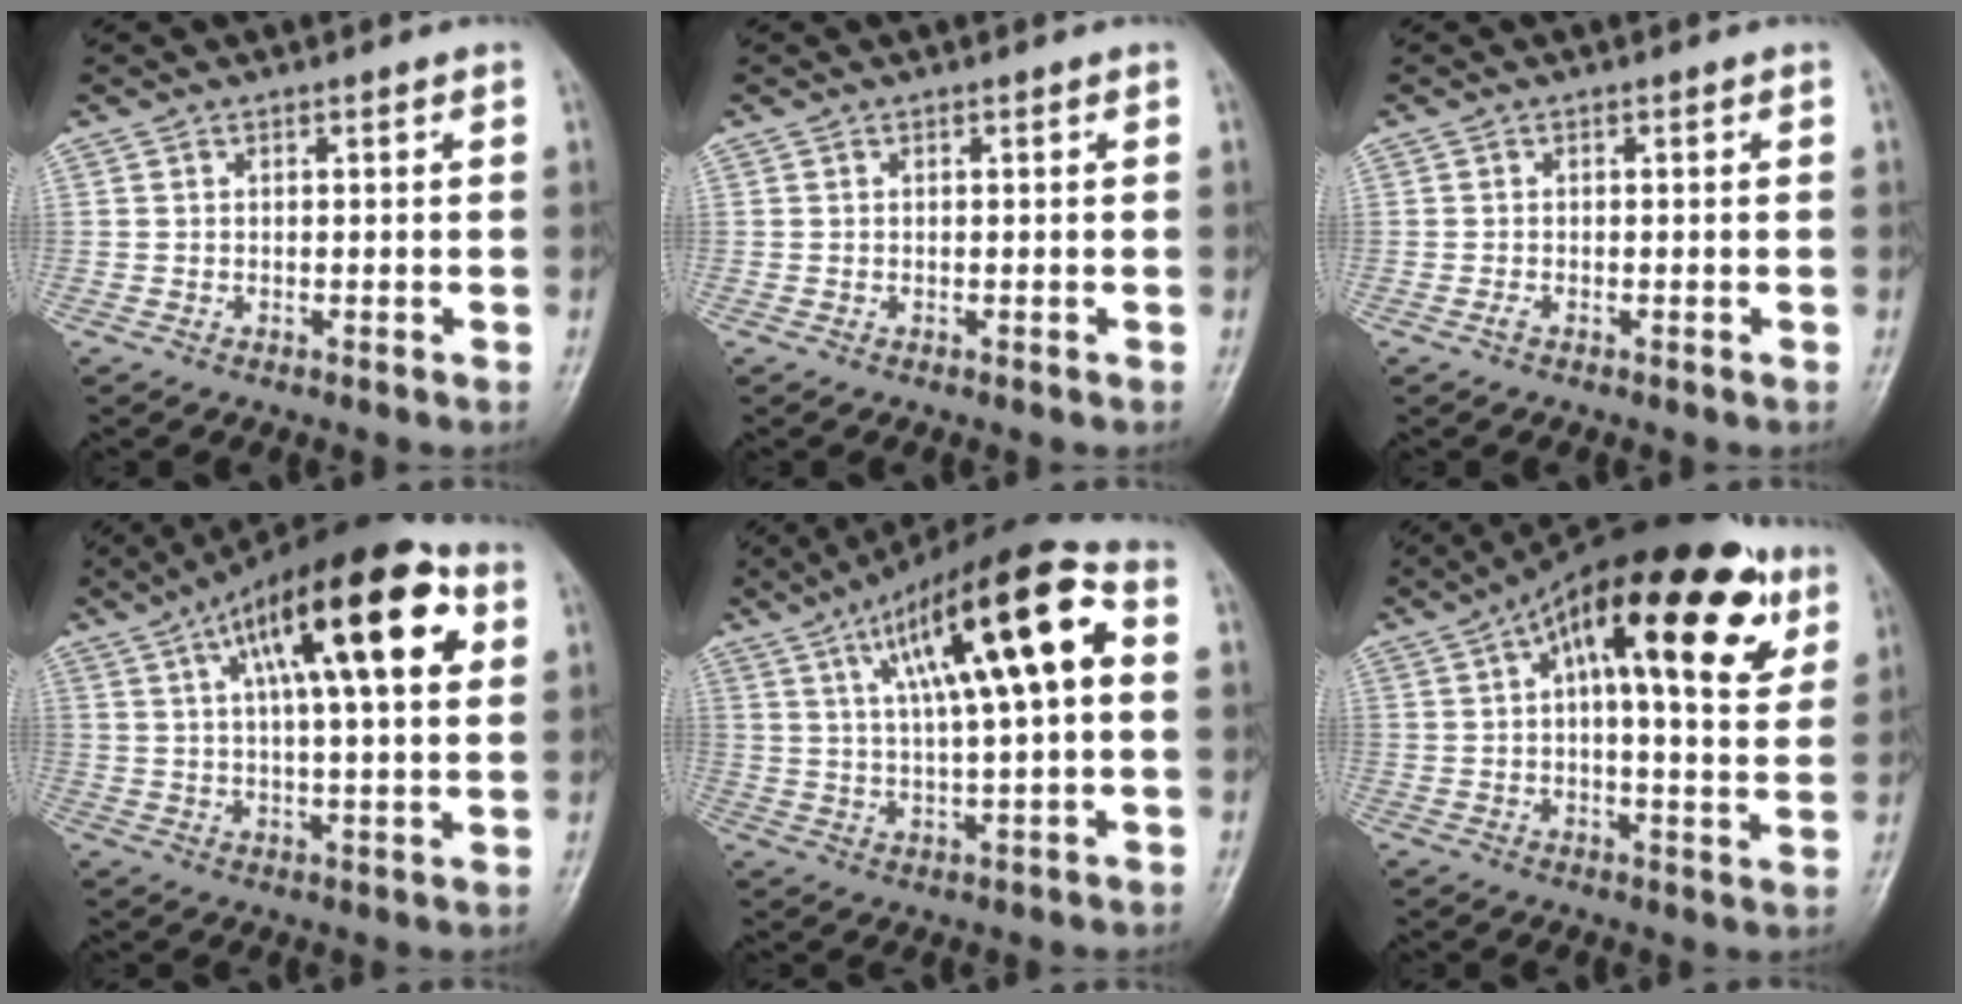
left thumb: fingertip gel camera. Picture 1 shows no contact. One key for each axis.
{"total": 0.0}
{"total": 0.7, "fx": -0.4, "fy": 0.1, "fz": 0.5, "tx": -0.010, "ty": 0.002, "tz": -0.006}
{"total": 22.5, "fx": 8.2, "fy": 7.3, "fz": 19.7, "tx": -0.294, "ty": 0.013, "tz": 0.120}
{"total": 20.7, "fx": 5.8, "fy": 5.3, "fz": 19.2, "tx": -0.311, "ty": 0.026, "tz": 0.088}
{"total": 24.6, "fx": 10.1, "fy": 9.0, "fz": 20.6, "tx": -0.291, "ty": 0.014, "tz": 0.143}